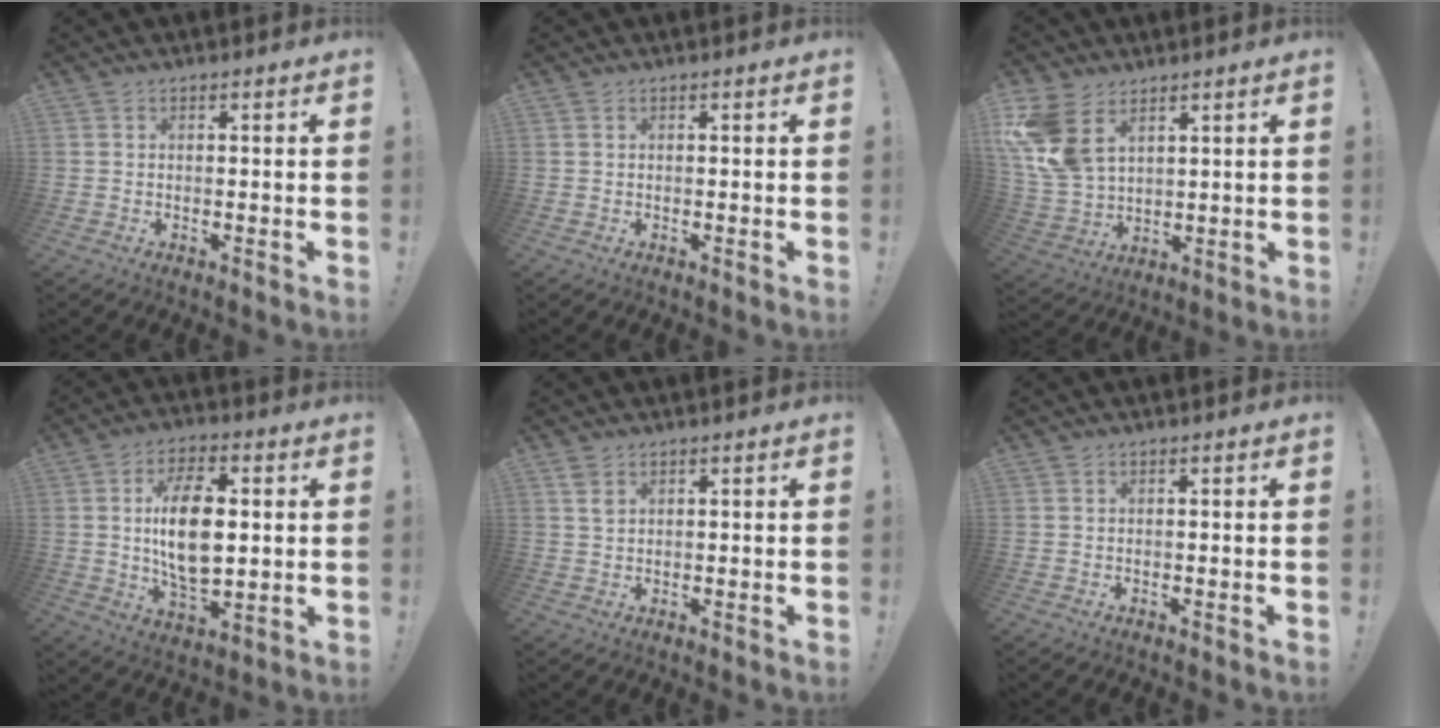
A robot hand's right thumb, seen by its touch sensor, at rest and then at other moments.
{"total": 0.0}
{"total": 13.3, "force": [6.1, 8.6, 8.0], "torque": [-0.172, -0.033, 0.123]}
{"total": 15.8, "force": [1.5, 8.5, 13.2], "torque": [-0.243, -0.001, 0.021]}
{"total": 2.5, "force": [1.4, 1.5, 1.4], "torque": [-0.022, -0.003, 0.026]}
{"total": 0.0}